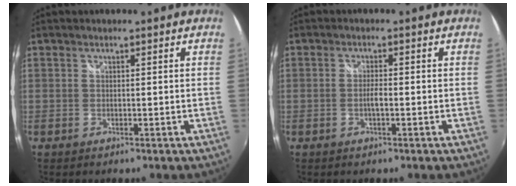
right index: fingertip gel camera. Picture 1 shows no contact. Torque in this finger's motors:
{"motor_torque": [0.57, -0.09, 0.13, 0.04]}